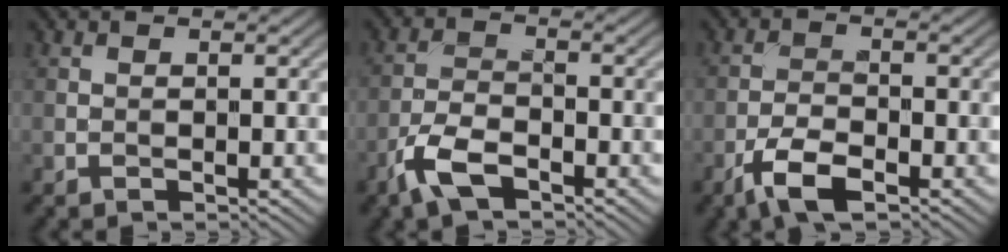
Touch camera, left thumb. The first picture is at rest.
{"total": 5.6, "force": [-3.6, 2.1, 3.6], "torque": [-0.084, -0.003, -0.082]}
{"total": 5.2, "force": [-3.3, 1.8, 3.6], "torque": [-0.076, -0.002, -0.069]}